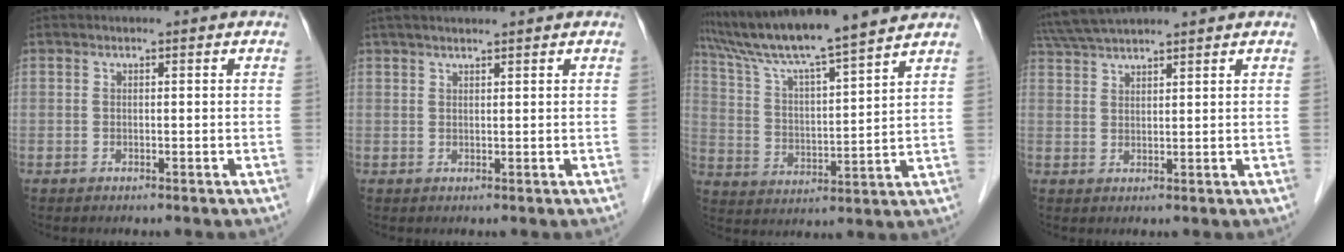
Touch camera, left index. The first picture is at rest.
{"total": 4.8, "force": [4.1, 0.2, 2.5], "torque": [-0.035, 0.030, 0.070]}
{"total": 15.3, "force": [13.6, -0.9, 7.1], "torque": [-0.135, 0.015, 0.229]}
{"total": 7.7, "force": [7.1, 0.1, 3.1], "torque": [-0.063, 0.039, 0.129]}